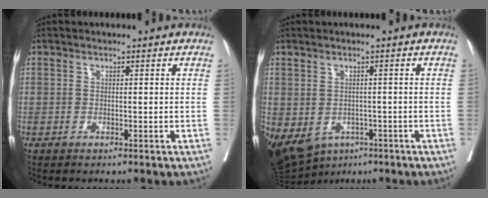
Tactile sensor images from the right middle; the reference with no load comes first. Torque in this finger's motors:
{"motor_torque": [0.89, -1.06, 0.25, 0.09]}